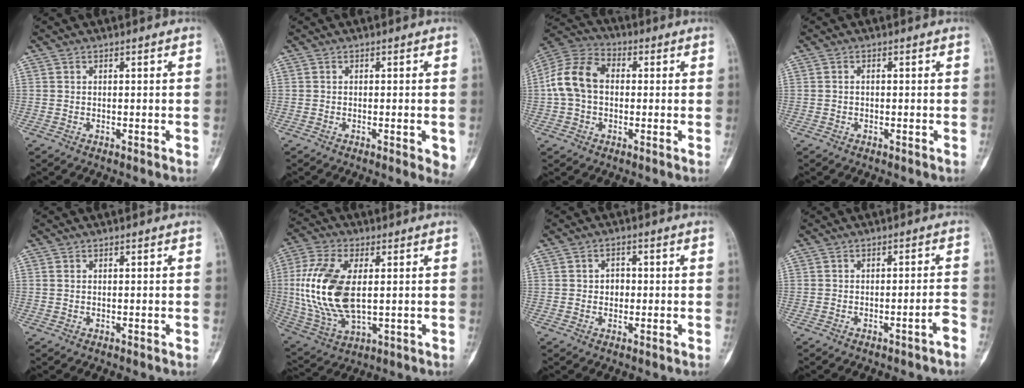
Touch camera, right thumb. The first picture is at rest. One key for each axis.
{"total": 3.7, "fx": -0.9, "fy": 1.2, "fz": 3.3, "tx": -0.030, "ty": -0.006, "tz": -0.010}
{"total": 12.0, "fx": 0.3, "fy": 8.7, "fz": 8.3, "tx": -0.156, "ty": 0.033, "tz": -0.005}
{"total": 0.5, "fx": -0.1, "fy": 0.3, "fz": 0.3, "tx": -0.002, "ty": 0.001, "tz": -0.006}
{"total": 0.8, "fx": 0.1, "fy": 0.6, "fz": 0.5, "tx": -0.008, "ty": -0.001, "tz": 0.002}
{"total": 17.9, "fx": 1.3, "fy": 9.6, "fz": 15.0, "tx": -0.317, "ty": -0.008, "tz": 0.032}
{"total": 3.0, "fx": -0.1, "fy": 2.5, "fz": 1.5, "tx": 0.001, "ty": 0.007, "tz": -0.006}
{"total": 2.6, "fx": -1.9, "fy": 0.3, "fz": 1.8, "tx": -0.021, "ty": 0.028, "tz": -0.026}